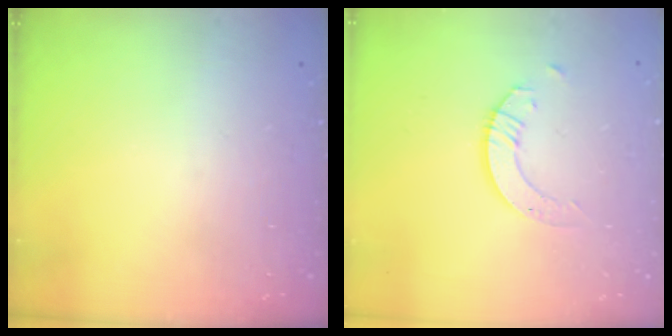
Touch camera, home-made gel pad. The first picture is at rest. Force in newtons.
{"total": 3.5, "press": 3.5, "slide": 0.1}